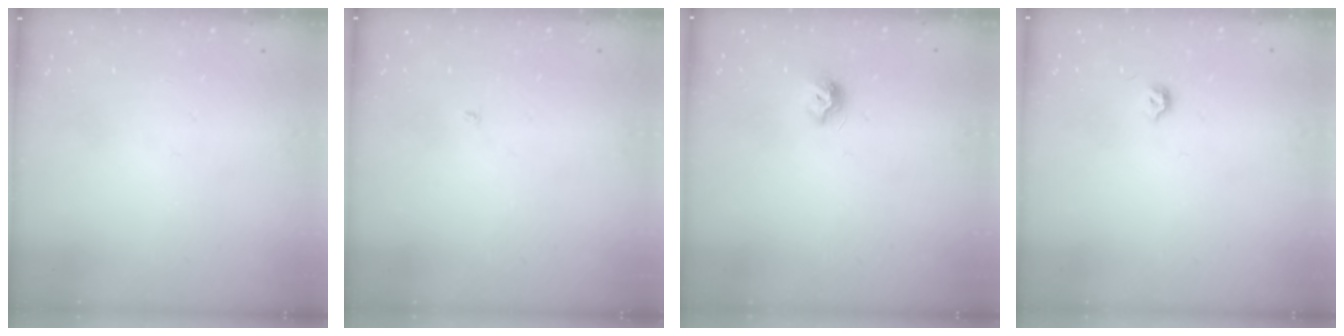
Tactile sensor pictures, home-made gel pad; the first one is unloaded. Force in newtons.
{"total": 1.9, "press": 1.9, "slide": 0.2}
{"total": 8.2, "press": 8.2, "slide": 0.7}
{"total": 3.4, "press": 3.3, "slide": 0.5}